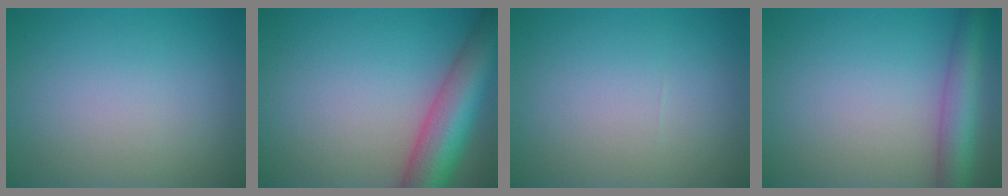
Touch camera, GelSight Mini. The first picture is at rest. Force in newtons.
{"total": 8.9, "press": 8.9, "slide": 0.4}
{"total": 0.0}
{"total": 5.0, "press": 5.0, "slide": 0.2}